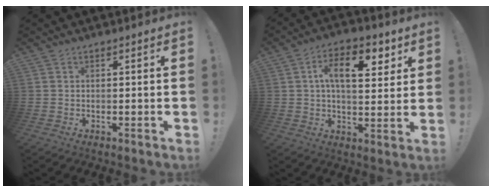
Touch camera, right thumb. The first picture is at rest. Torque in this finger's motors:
{"motor_torque": [0.20, 0.22, 0.10, 0.09, 0.29]}